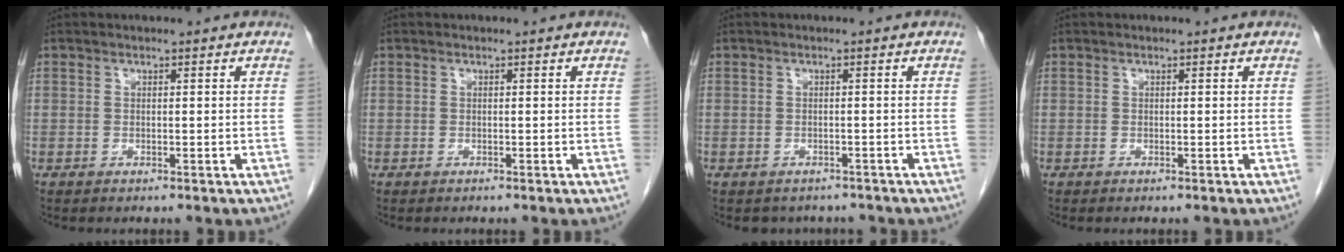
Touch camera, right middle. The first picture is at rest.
{"total": 0.0}
{"total": 3.9, "force": [-3.4, 1.9, 0.2], "torque": [0.002, 0.008, -0.041]}
{"total": 0.0}